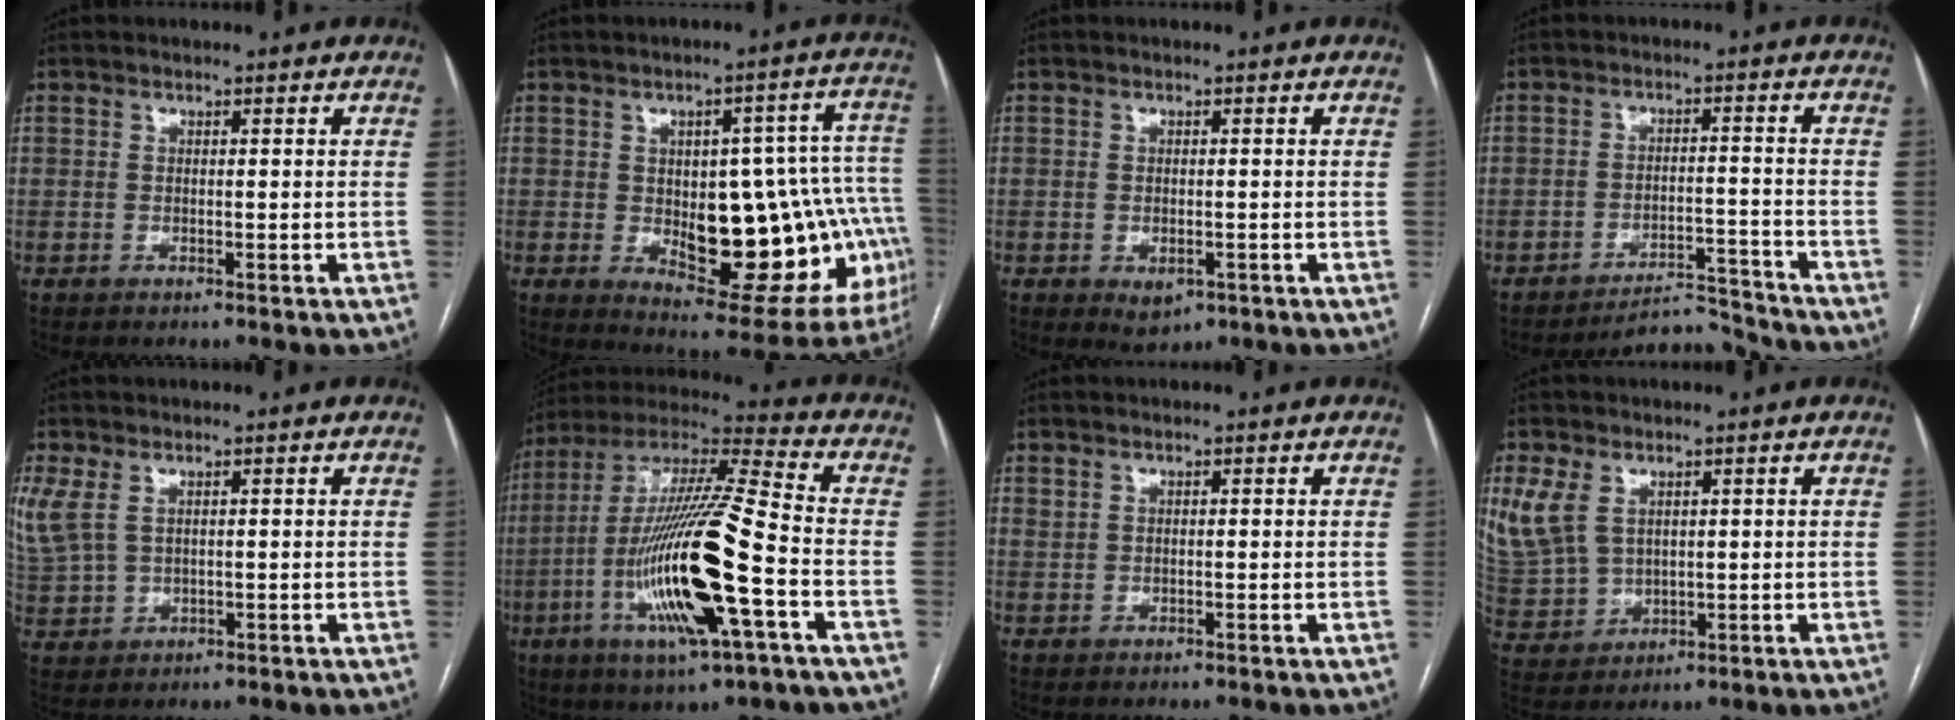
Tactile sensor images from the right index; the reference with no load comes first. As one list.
[{"total": 23.2, "force": [-3.2, 9.8, 20.8], "torque": [-0.181, 0.034, -0.013]}, {"total": 2.8, "force": [-1.1, 1.8, 1.8], "torque": [-0.022, -0.002, -0.004]}, {"total": 5.7, "force": [-5.6, 0.7, -0.7], "torque": [0.021, 0.027, -0.086]}, {"total": 7.9, "force": [3.0, 5.2, 5.1], "torque": [-0.153, 0.012, 0.076]}, {"total": 21.6, "force": [-5.9, 2.0, 20.7], "torque": [-0.429, -0.024, -0.108]}, {"total": 0.7, "force": [0.6, 0.3, 0.2], "torque": [-0.002, 0.006, 0.014]}, {"total": 10.6, "force": [4.2, 7.7, 6.0], "torque": [-0.159, 0.008, 0.106]}]